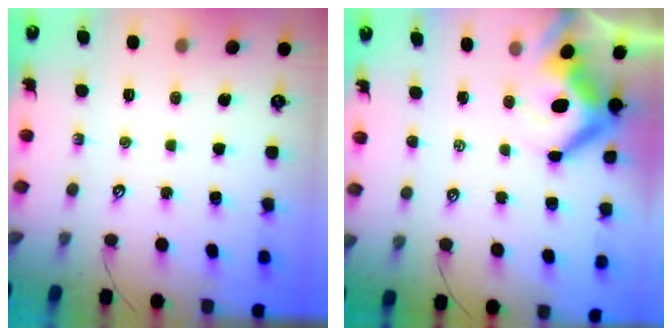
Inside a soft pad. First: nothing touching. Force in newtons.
{"total": 7.4, "press": 7.3, "slide": 1.2}